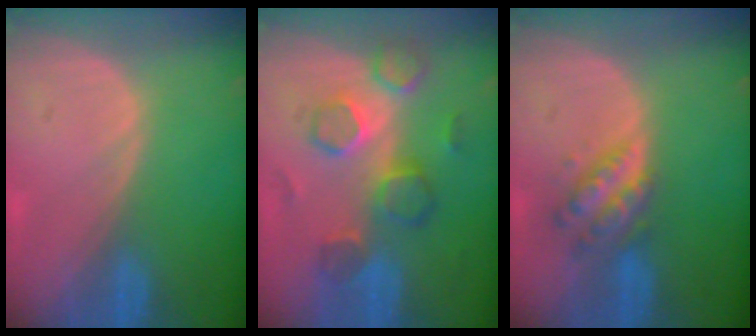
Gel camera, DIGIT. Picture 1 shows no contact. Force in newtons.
{"total": 8.2, "press": 8.0, "slide": 1.8}
{"total": 5.3, "press": 5.2, "slide": 0.4}